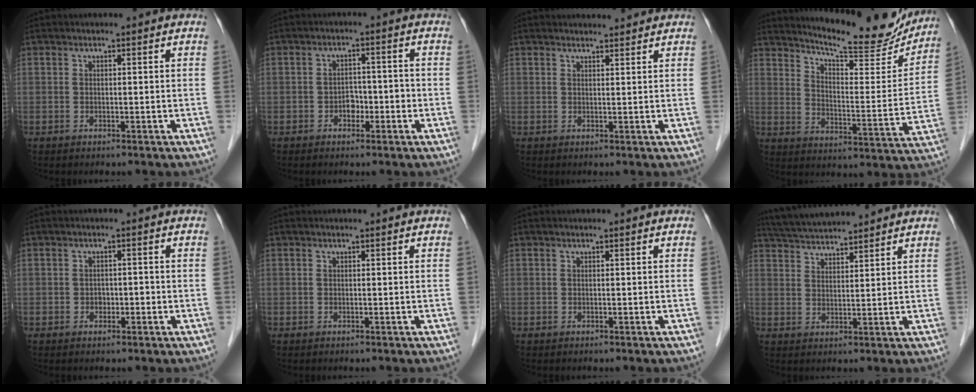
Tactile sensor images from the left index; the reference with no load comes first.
{"total": 2.9, "force": [-1.3, 1.9, 1.7], "torque": [-0.021, 0.010, -0.021]}
{"total": 2.8, "force": [2.7, 0.5, 0.2], "torque": [-0.008, 0.009, 0.037]}
{"total": 18.0, "force": [16.8, 2.1, 6.1], "torque": [-0.092, -0.049, 0.223]}
{"total": 1.4, "force": [-0.5, 1.1, 0.8], "torque": [-0.009, 0.005, -0.007]}
{"total": 0.0}
{"total": 0.0}
{"total": 8.6, "force": [8.2, 0.5, 2.7], "torque": [-0.057, 0.031, 0.143]}